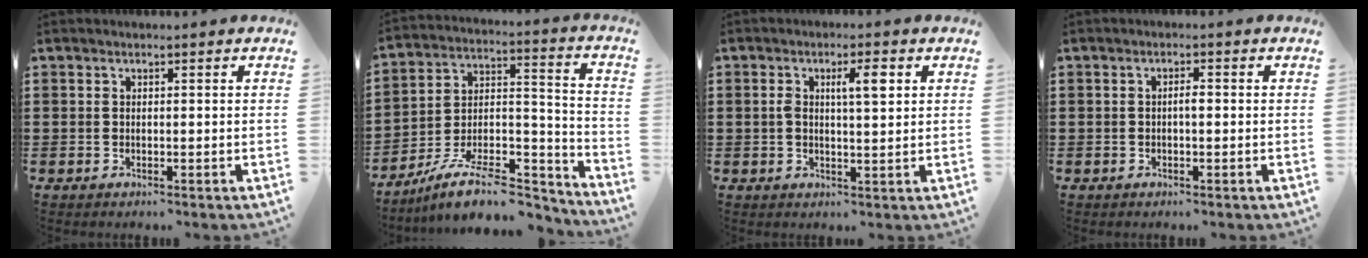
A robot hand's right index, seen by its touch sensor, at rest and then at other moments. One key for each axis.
{"total": 10.8, "fx": -8.6, "fy": 3.5, "fz": 5.5, "tx": -0.087, "ty": 0.032, "tz": -0.161}
{"total": 4.2, "fx": 1.1, "fy": 1.1, "fz": 3.9, "tx": -0.064, "ty": 0.002, "tz": 0.012}
{"total": 1.4, "fx": -0.2, "fy": 0.4, "fz": 1.4, "tx": -0.026, "ty": 0.001, "tz": -0.005}